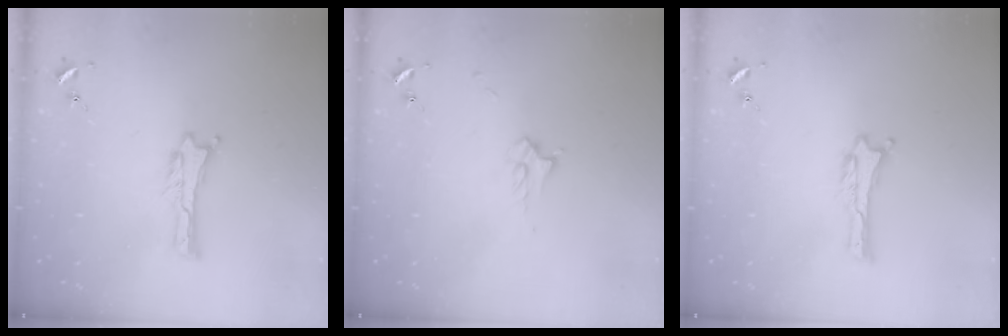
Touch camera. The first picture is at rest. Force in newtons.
{"total": 3.2, "press": 3.1, "slide": 0.5}
{"total": 0.0}